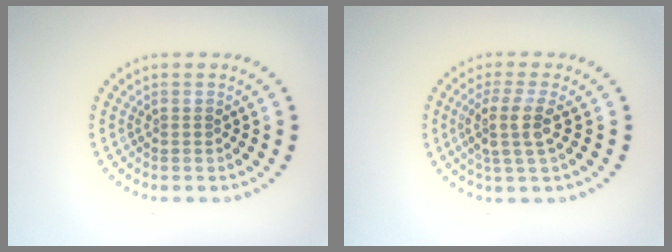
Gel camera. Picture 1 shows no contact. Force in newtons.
{"total": 3.0, "press": 2.3, "slide": 1.9}